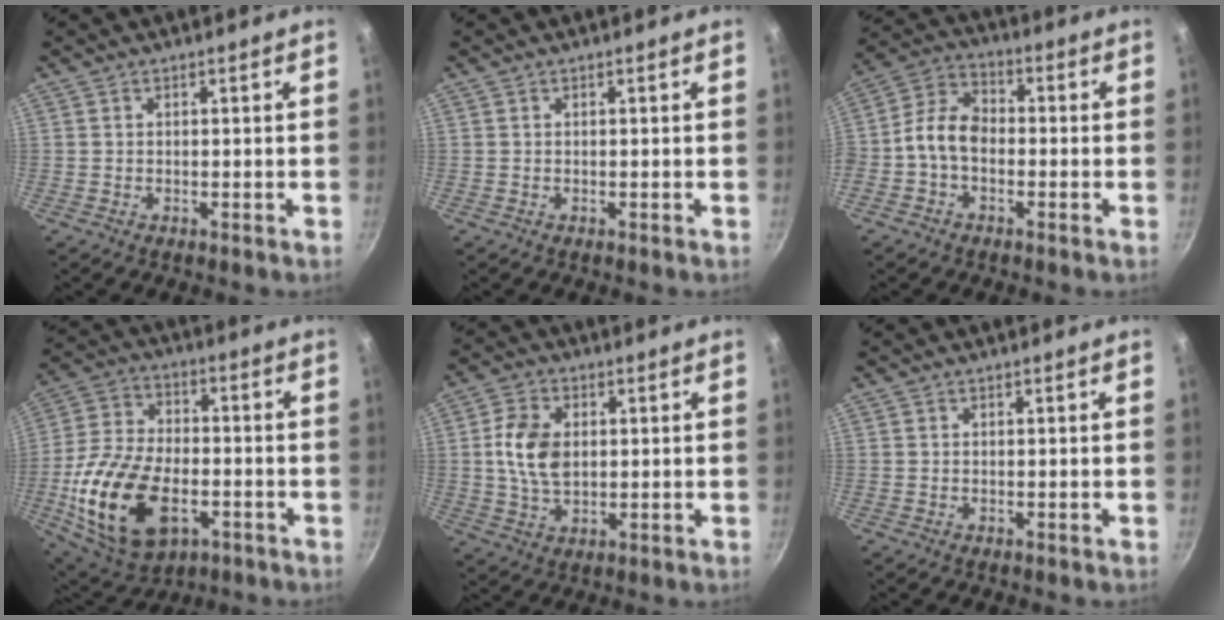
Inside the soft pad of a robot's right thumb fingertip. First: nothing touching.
{"total": 0.0}
{"total": 8.2, "force": [-1.8, 5.7, 5.7], "torque": [-0.098, 0.036, -0.052]}
{"total": 21.6, "force": [-6.3, 12.7, 16.2], "torque": [-0.313, 0.020, -0.105]}
{"total": 9.1, "force": [1.1, 6.0, 6.8], "torque": [-0.119, 0.002, 0.020]}
{"total": 0.0}